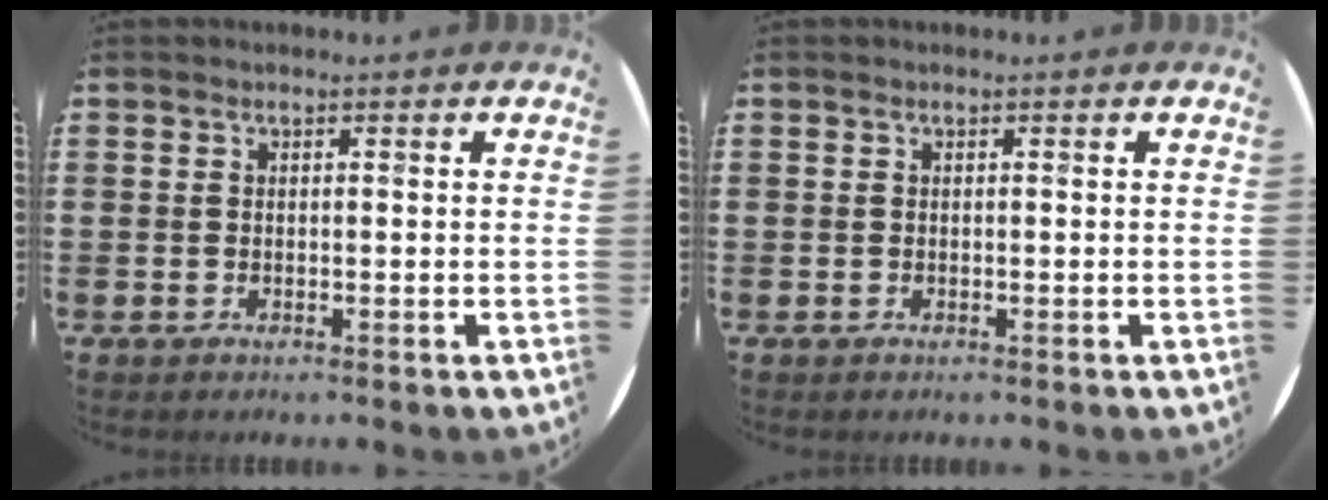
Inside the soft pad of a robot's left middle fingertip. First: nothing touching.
{"total": 0.0}